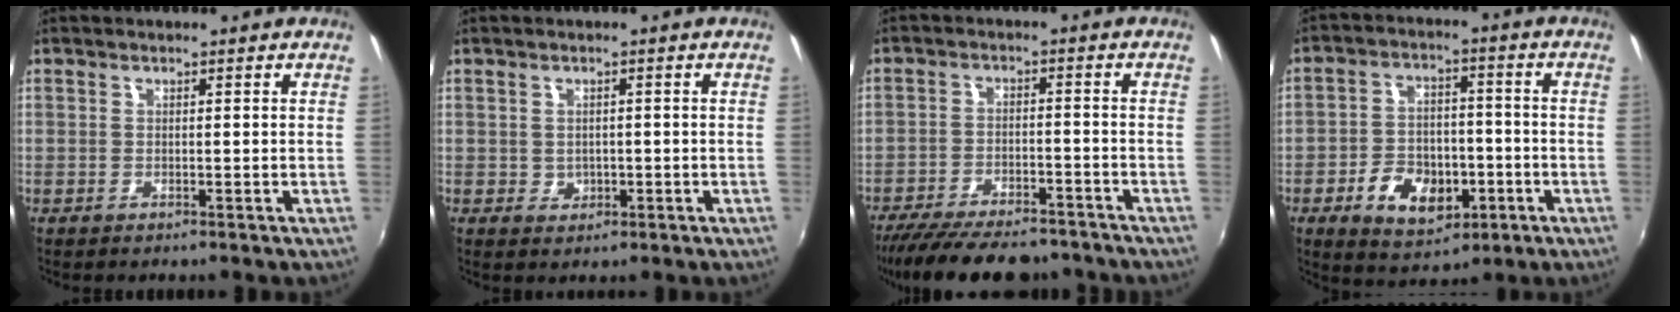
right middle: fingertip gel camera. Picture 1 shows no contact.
{"total": 2.4, "force": [-0.1, 2.2, 0.9], "torque": [-0.013, 0.002, 0.001]}
{"total": 17.4, "force": [-14.5, 5.4, 7.9], "torque": [-0.165, -0.023, -0.215]}
{"total": 11.9, "force": [-4.9, 7.5, 7.8], "torque": [-0.163, 0.006, -0.066]}